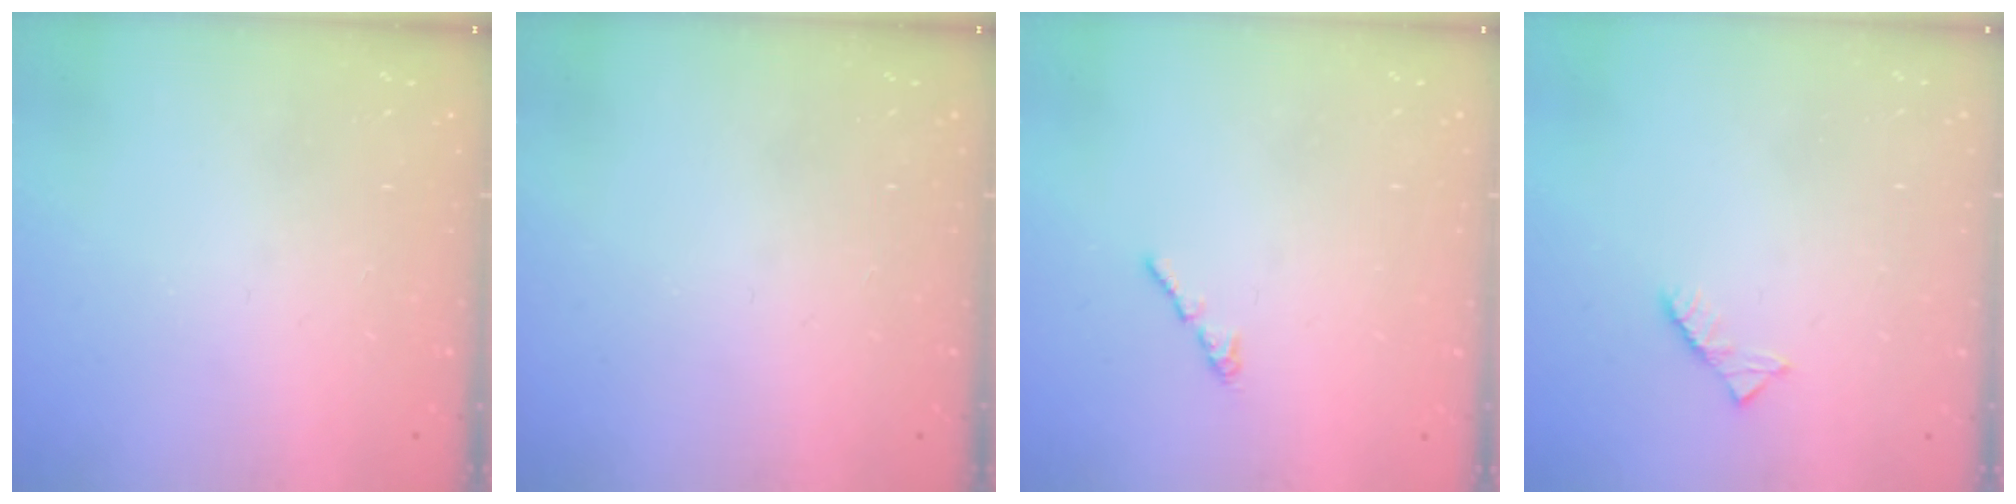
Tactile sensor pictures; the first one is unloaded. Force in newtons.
{"total": 0.0}
{"total": 0.7, "press": 0.6, "slide": 0.4}
{"total": 2.6, "press": 2.6, "slide": 0.4}